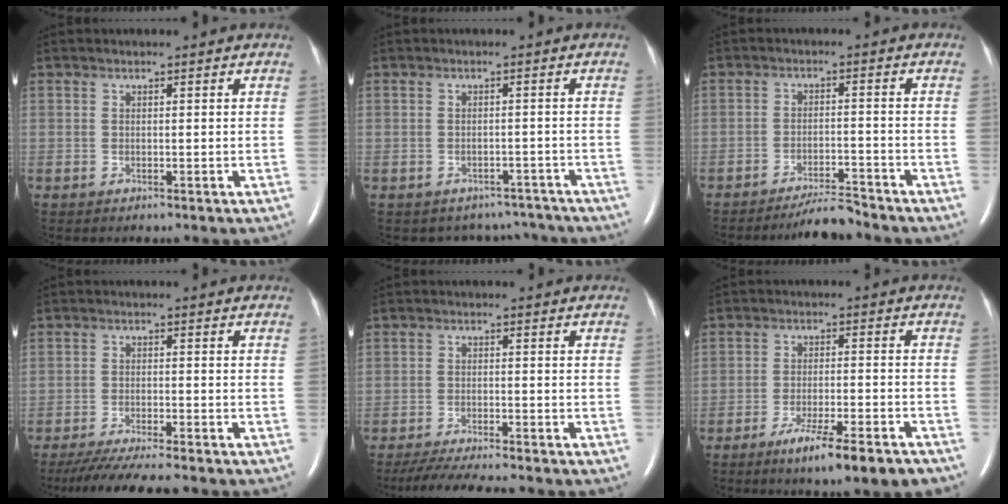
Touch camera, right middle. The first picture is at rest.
{"total": 7.0, "force": [-6.3, 3.0, 0.4], "torque": [0.001, 0.023, -0.066]}
{"total": 4.7, "force": [-4.6, -0.3, 1.2], "torque": [-0.022, -0.014, -0.079]}
{"total": 10.8, "force": [-9.3, 0.0, 5.4], "torque": [-0.071, -0.027, -0.145]}
{"total": 9.0, "force": [-7.9, -0.1, 4.3], "torque": [-0.061, -0.023, -0.127]}
{"total": 10.8, "force": [-7.7, 0.8, 7.5], "torque": [-0.104, -0.017, -0.113]}